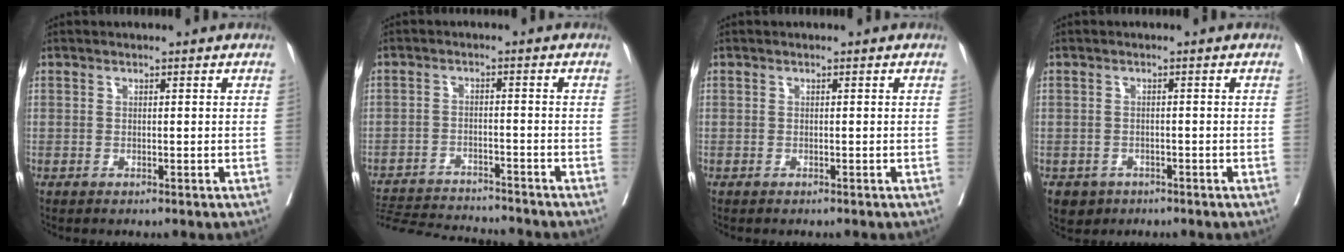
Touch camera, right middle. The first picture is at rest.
{"total": 11.2, "force": [-10.8, 1.1, 2.5], "torque": [-0.047, -0.003, -0.164]}
{"total": 0.0}
{"total": 2.5, "force": [-1.3, 2.1, 0.2], "torque": [-0.006, 0.004, -0.018]}